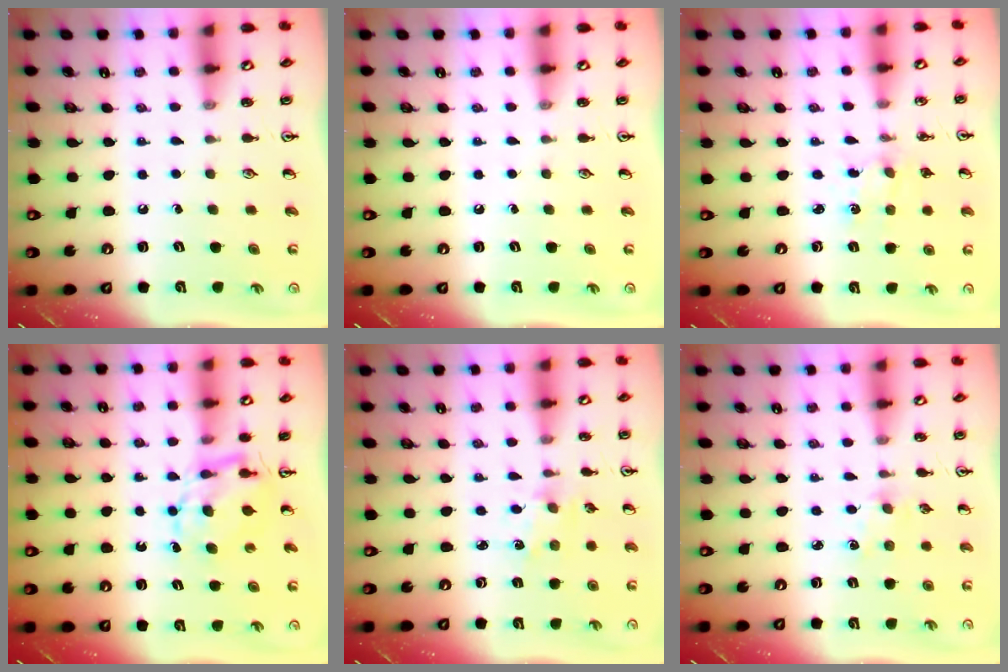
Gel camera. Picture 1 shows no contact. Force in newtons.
{"total": 0.0}
{"total": 1.9, "press": 1.9, "slide": 0.3}
{"total": 6.5, "press": 6.4, "slide": 0.6}
{"total": 1.1, "press": 1.1, "slide": 0.2}
{"total": 3.1, "press": 3.1, "slide": 0.5}